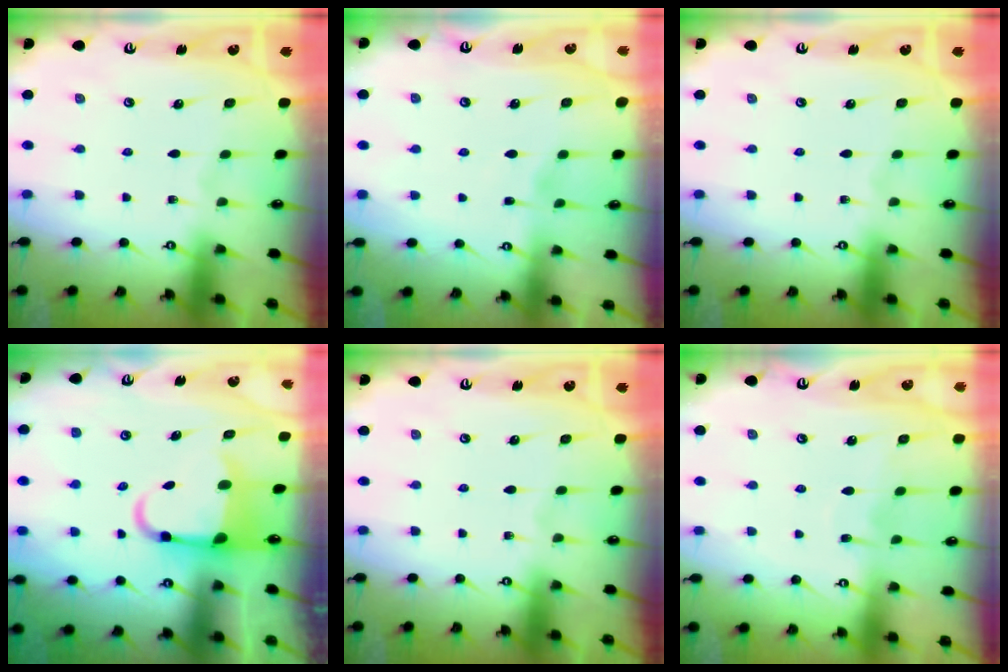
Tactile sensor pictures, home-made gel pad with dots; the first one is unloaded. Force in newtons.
{"total": 1.9, "press": 1.9, "slide": 0.4}
{"total": 0.0}
{"total": 5.4, "press": 5.3, "slide": 1.2}
{"total": 0.0}
{"total": 7.0, "press": 7.0, "slide": 0.3}